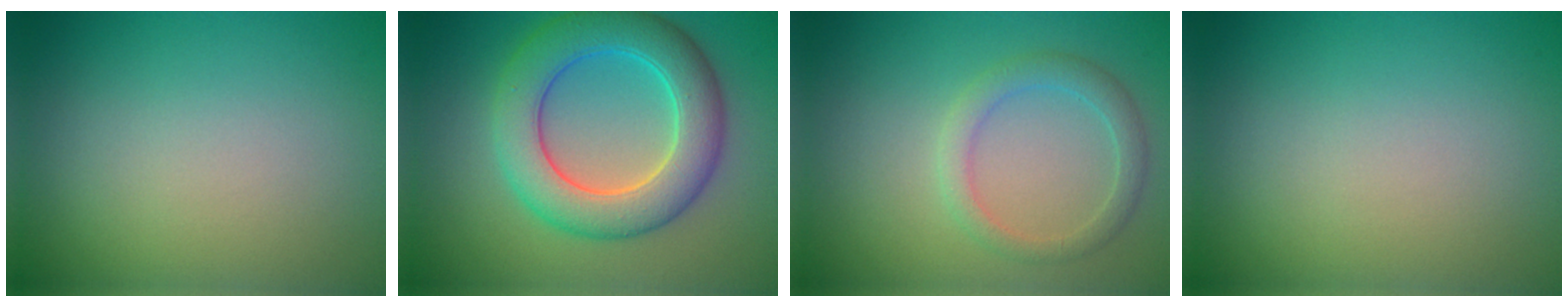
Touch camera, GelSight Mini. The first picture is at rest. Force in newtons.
{"total": 7.7, "press": 7.7, "slide": 0.3}
{"total": 2.4, "press": 2.4, "slide": 0.1}
{"total": 0.0}